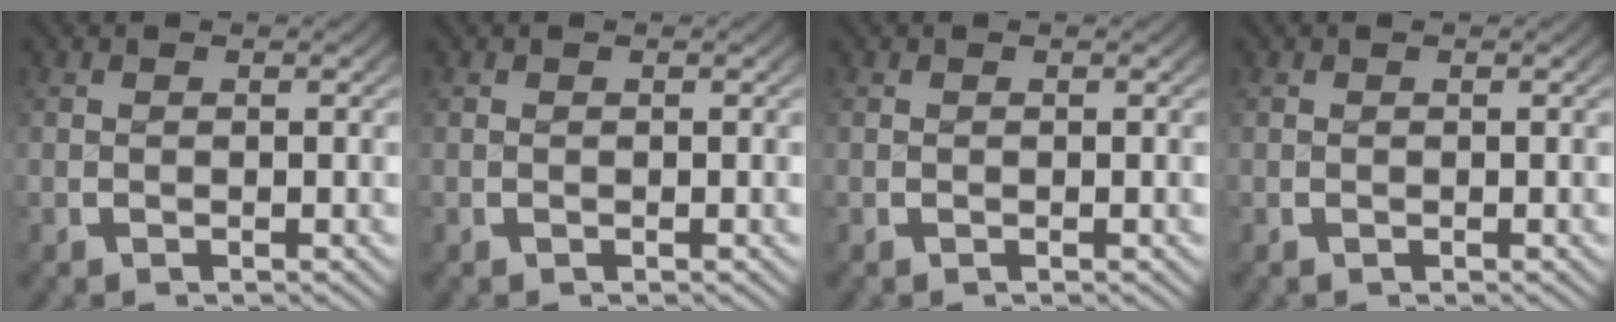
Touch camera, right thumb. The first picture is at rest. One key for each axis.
{"total": 0.0}
{"total": 0.0}
{"total": 0.0}